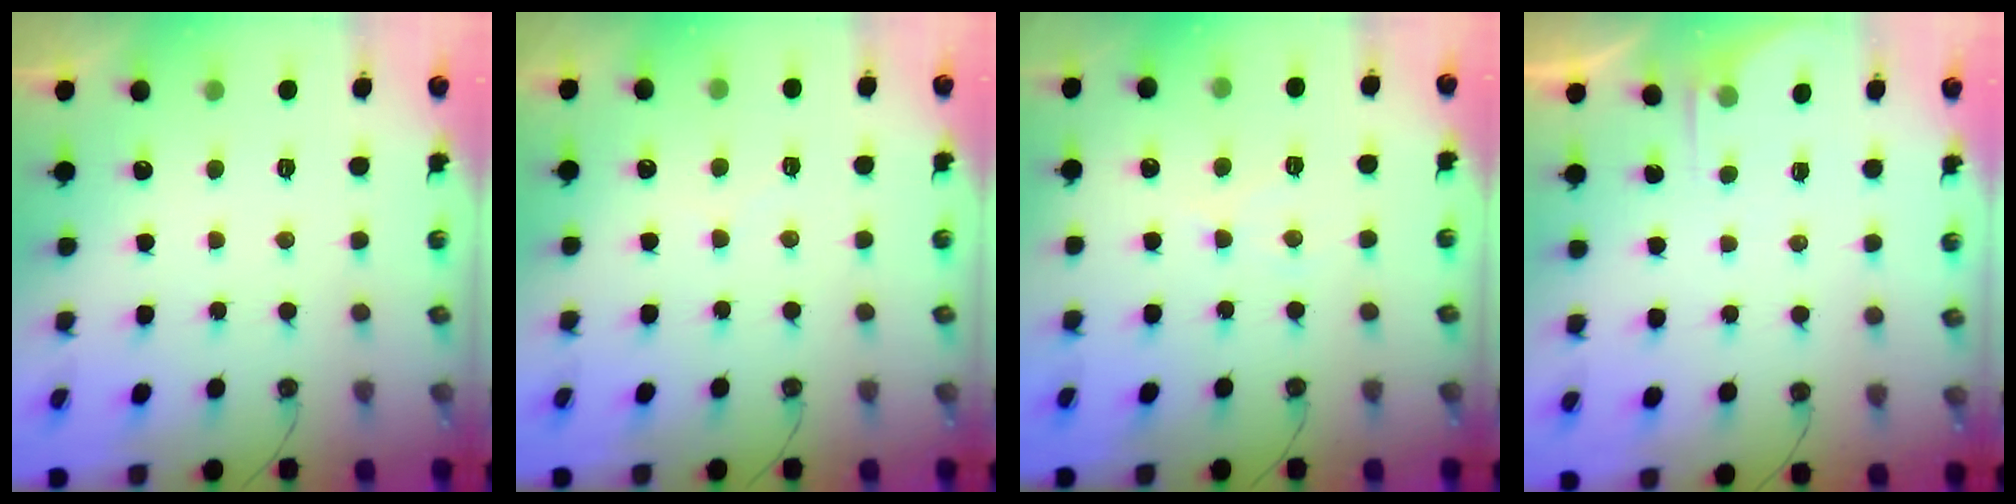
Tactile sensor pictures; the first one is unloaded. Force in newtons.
{"total": 3.4, "press": 3.3, "slide": 0.5}
{"total": 7.5, "press": 7.5, "slide": 0.9}
{"total": 2.0, "press": 2.0, "slide": 0.3}